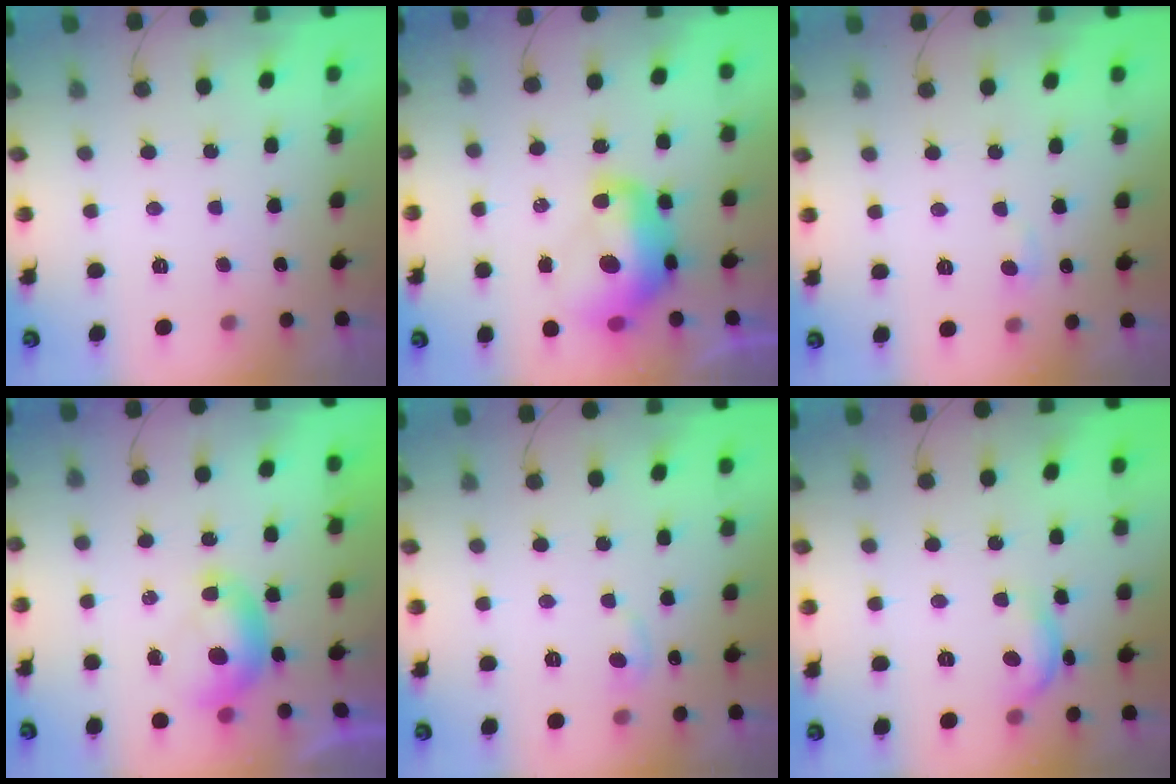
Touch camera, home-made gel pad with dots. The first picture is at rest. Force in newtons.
{"total": 14.4, "press": 14.4, "slide": 1.2}
{"total": 4.8, "press": 4.7, "slide": 0.6}
{"total": 6.9, "press": 6.9, "slide": 0.9}
{"total": 5.4, "press": 5.4, "slide": 0.7}
{"total": 9.6, "press": 9.6, "slide": 0.5}